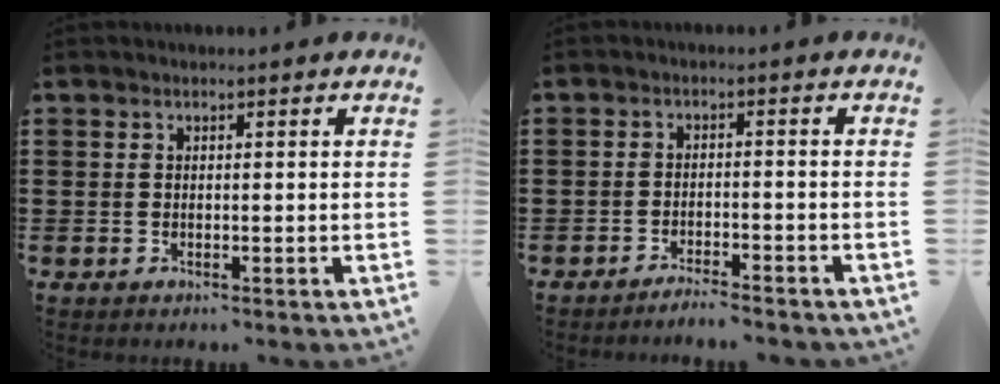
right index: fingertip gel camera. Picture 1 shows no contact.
{"total": 2.4, "force": [-2.4, -0.1, 0.3], "torque": [-0.010, 0.002, -0.049]}